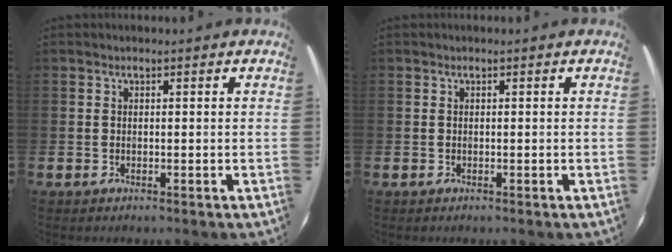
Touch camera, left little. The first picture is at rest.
{"total": 0.0}